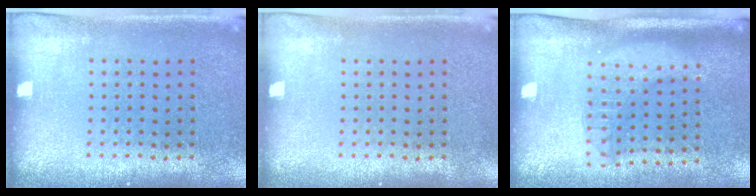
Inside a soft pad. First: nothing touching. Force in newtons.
{"total": 0.0}
{"total": 1.8, "press": 1.5, "slide": 1.0}